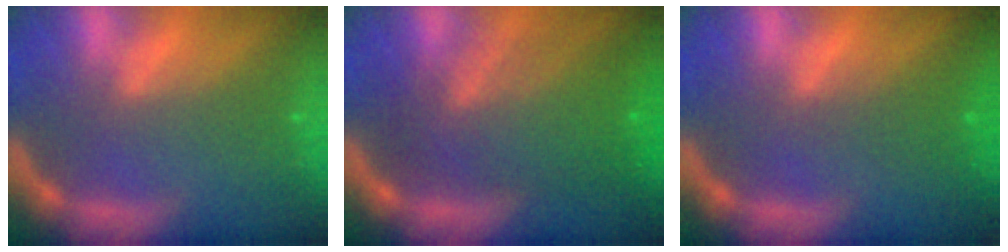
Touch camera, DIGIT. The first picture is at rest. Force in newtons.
{"total": 8.6}
{"total": 1.9}